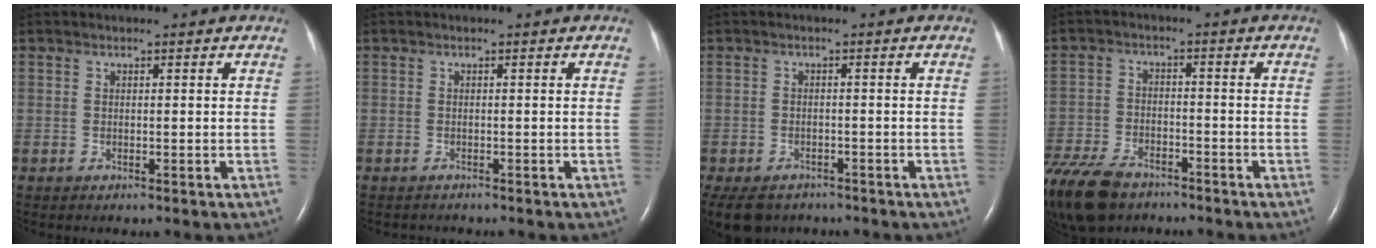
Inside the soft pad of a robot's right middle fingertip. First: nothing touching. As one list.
[{"total": 0.9, "force": [-0.8, 0.3, -0.1], "torque": [-0.006, -0.001, -0.014]}, {"total": 9.4, "force": [-6.9, 5.5, 3.1], "torque": [-0.074, -0.015, -0.093]}, {"total": 15.0, "force": [-10.9, 7.2, 7.4], "torque": [-0.197, -0.025, -0.185]}]